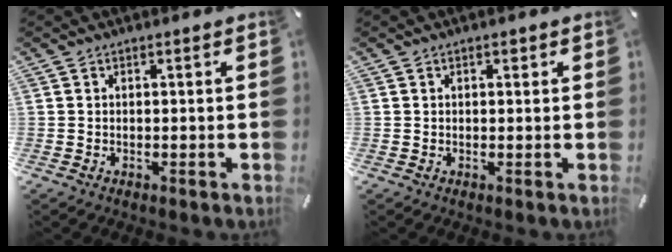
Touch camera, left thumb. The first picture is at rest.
{"total": 1.1, "force": [0.4, 0.8, 0.7], "torque": [-0.014, 0.005, 0.007]}